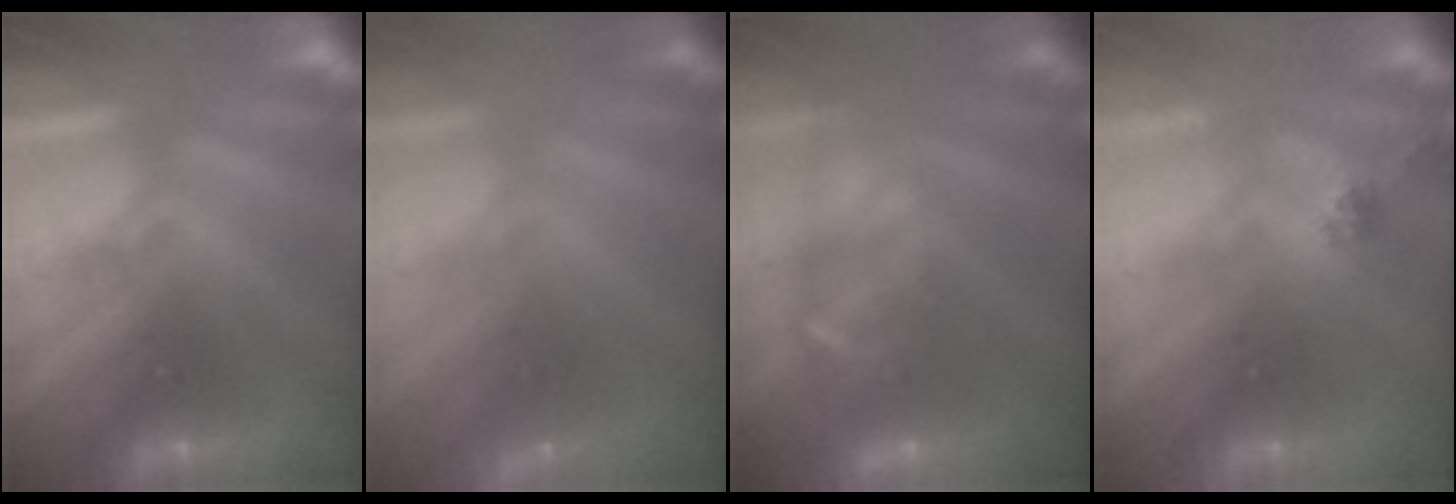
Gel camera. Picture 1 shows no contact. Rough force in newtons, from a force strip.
{"total": 2.9}
{"total": 6.1}
{"total": 2.3}